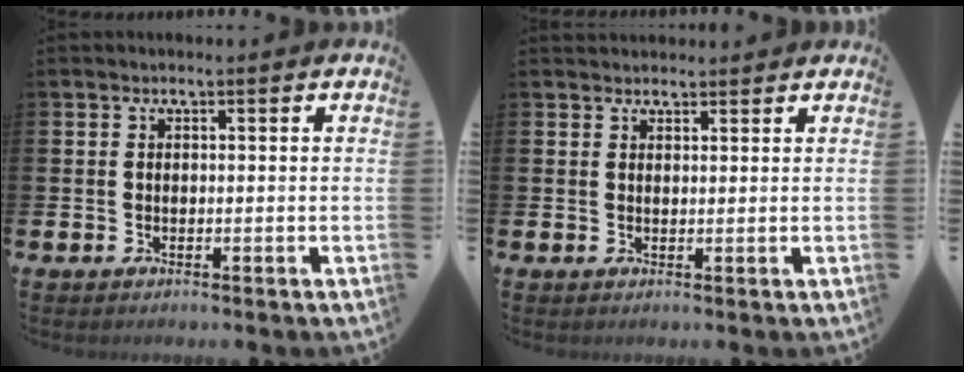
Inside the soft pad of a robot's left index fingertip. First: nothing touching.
{"total": 1.7, "force": [1.6, 0.5, -0.1], "torque": [0.009, -0.002, 0.027]}